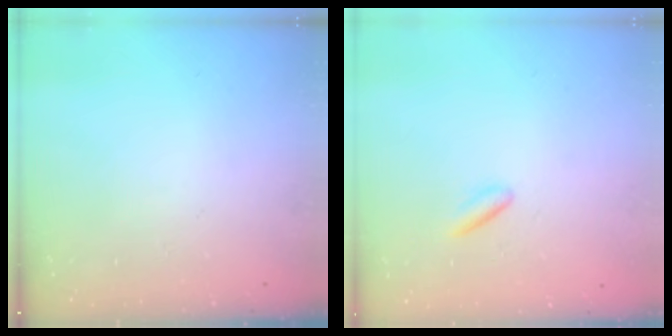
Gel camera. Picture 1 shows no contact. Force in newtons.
{"total": 1.7, "press": 1.5, "slide": 0.7}